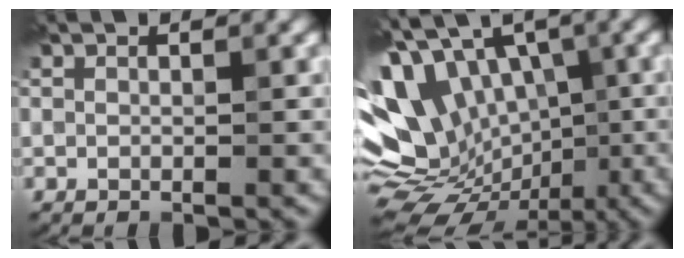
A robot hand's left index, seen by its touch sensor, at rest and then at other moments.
{"total": 15.2, "force": [-1.9, 11.0, 10.3], "torque": [-0.165, 0.022, -0.019]}